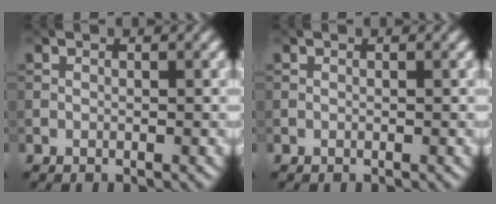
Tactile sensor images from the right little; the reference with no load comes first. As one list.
[{"total": 0.0}]